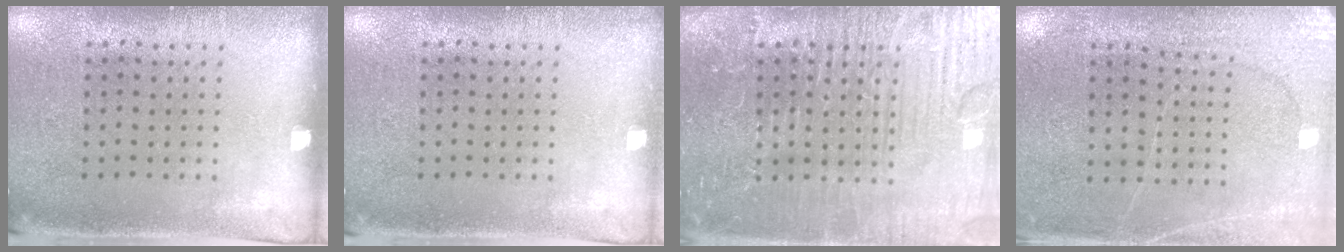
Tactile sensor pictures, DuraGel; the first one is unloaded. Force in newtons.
{"total": 0.5, "press": 0.5, "slide": 0.1}
{"total": 7.7, "press": 7.6, "slide": 0.9}
{"total": 2.7, "press": 2.7, "slide": 0.4}